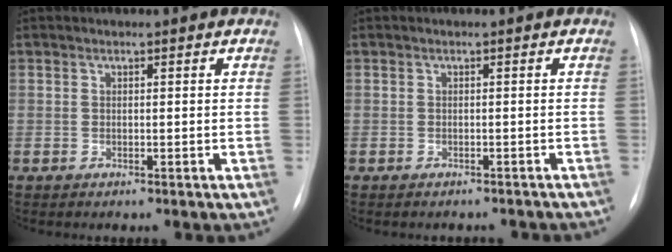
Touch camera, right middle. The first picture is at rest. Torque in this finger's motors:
{"motor_torque": [0.09, -0.24, 0.01, 0.00]}